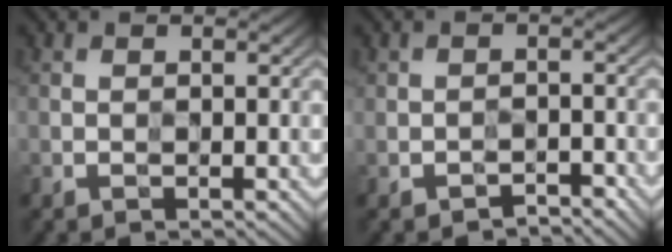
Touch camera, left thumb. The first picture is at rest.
{"total": 2.0, "force": [-1.8, 0.9, 0.4], "torque": [-0.001, 0.005, -0.028]}